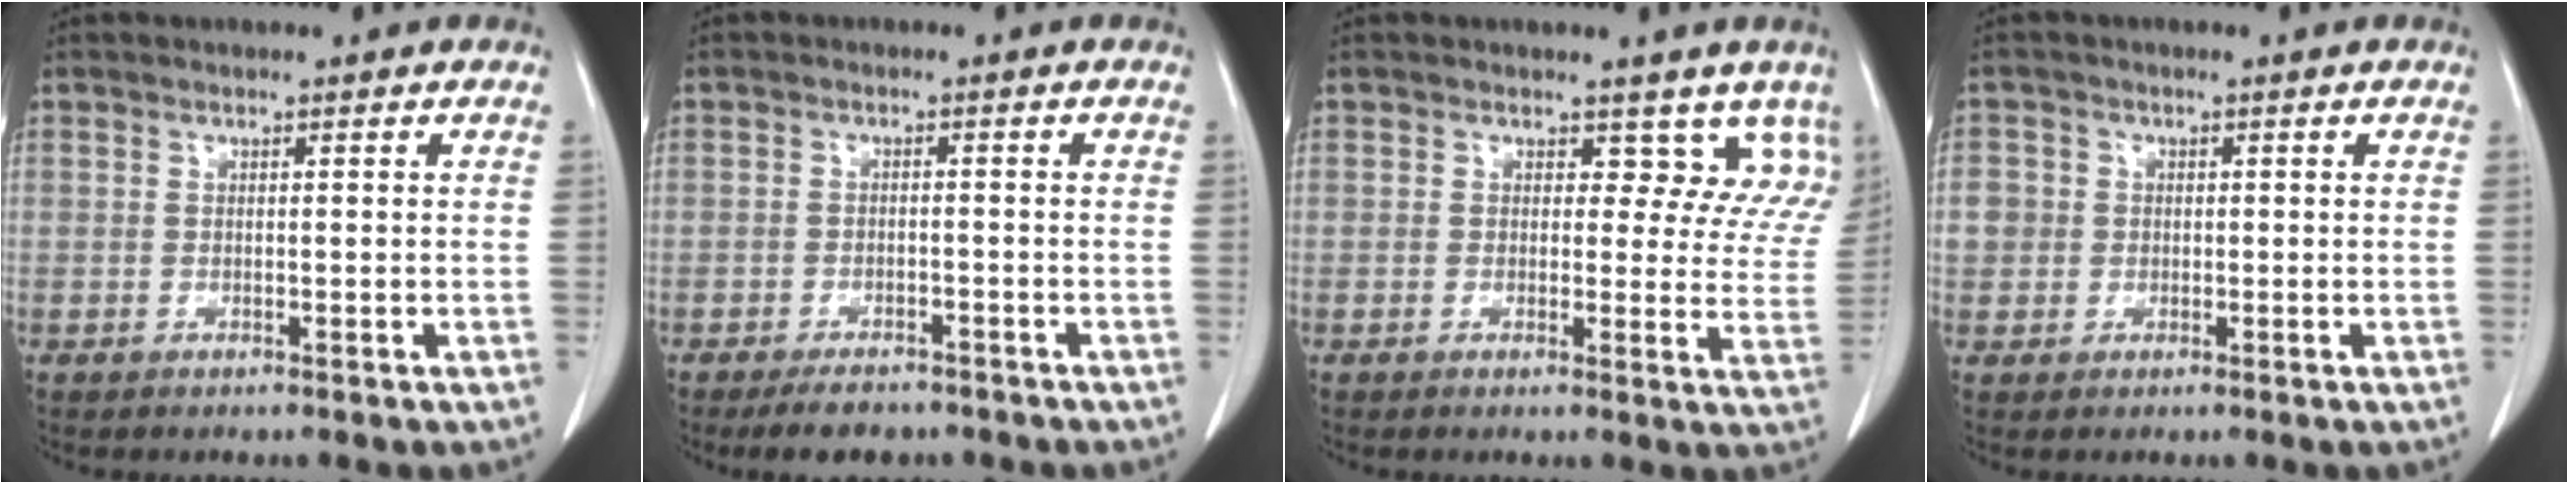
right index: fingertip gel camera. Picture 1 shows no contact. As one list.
[{"total": 4.3, "force": [-3.4, 2.1, 1.7], "torque": [-0.024, 0.000, -0.049]}, {"total": 6.9, "force": [5.5, 3.8, 1.7], "torque": [0.017, -0.009, 0.042]}, {"total": 3.5, "force": [0.2, 3.5, 0.6], "torque": [-0.004, 0.009, 0.005]}]